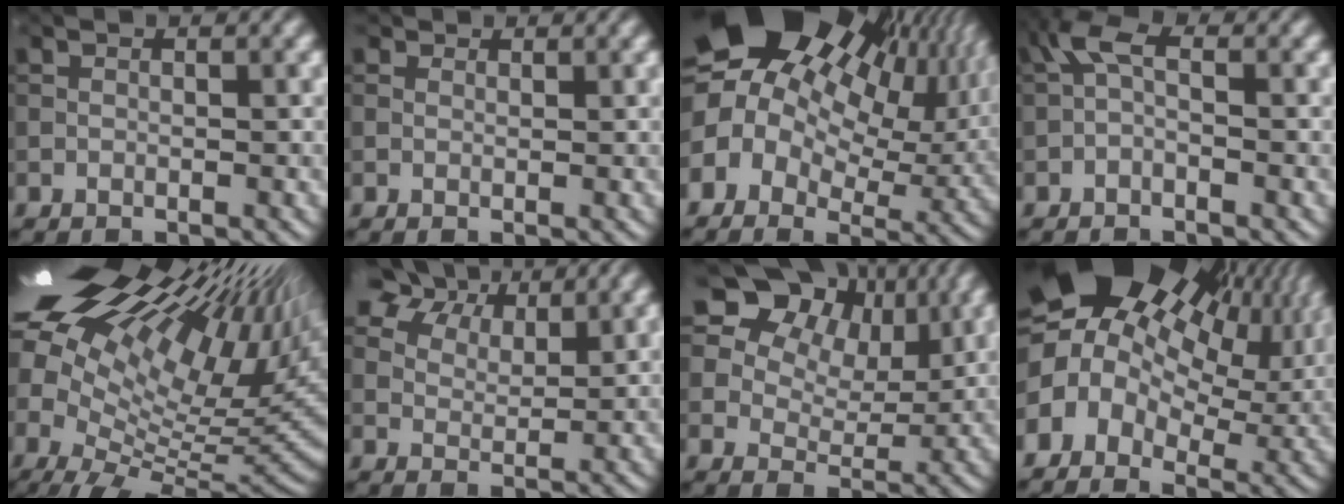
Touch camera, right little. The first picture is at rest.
{"total": 1.0, "force": [0.8, 0.4, 0.2], "torque": [-0.005, -0.004, 0.008]}
{"total": 20.2, "force": [6.0, 14.4, 12.8], "torque": [-0.223, 0.030, 0.100]}
{"total": 2.5, "force": [-0.7, 1.1, 2.1], "torque": [-0.048, 0.008, -0.025]}
{"total": 20.5, "force": [7.0, 9.3, 16.9], "torque": [-0.273, 0.036, 0.147]}
{"total": 9.1, "force": [7.0, 4.1, 4.1], "torque": [-0.094, 0.008, 0.108]}
{"total": 14.5, "force": [8.4, 9.6, 7.0], "torque": [-0.133, 0.024, 0.157]}
{"total": 18.4, "force": [5.5, 12.5, 12.3], "torque": [-0.234, 0.022, 0.090]}